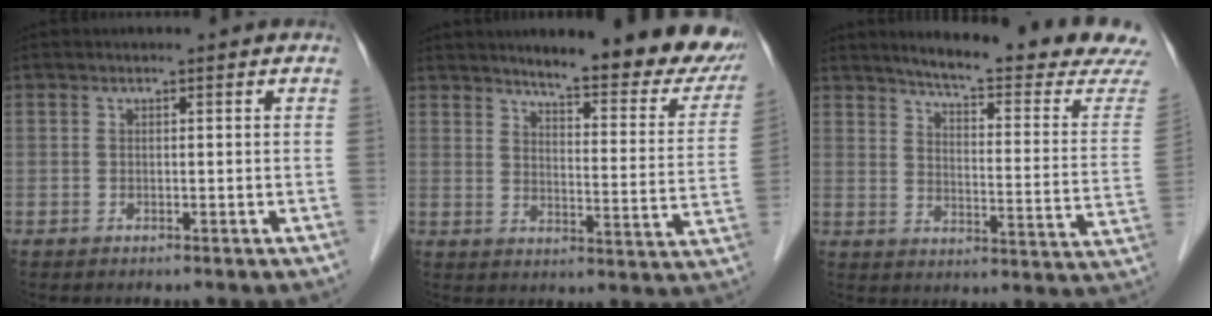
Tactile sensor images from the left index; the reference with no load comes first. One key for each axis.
{"total": 19.4, "fx": 16.5, "fy": 3.0, "fz": 9.6, "tx": -0.111, "ty": -0.050, "tz": 0.193}
{"total": 19.7, "fx": 18.3, "fy": -0.3, "fz": 7.3, "tx": -0.104, "ty": -0.098, "tz": 0.218}